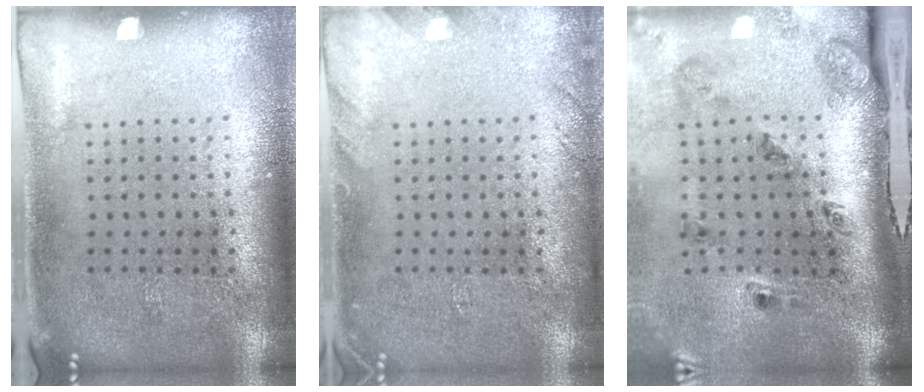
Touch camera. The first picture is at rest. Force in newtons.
{"total": 1.4, "press": 1.4, "slide": 0.1}
{"total": 2.9, "press": 1.8, "slide": 2.2}